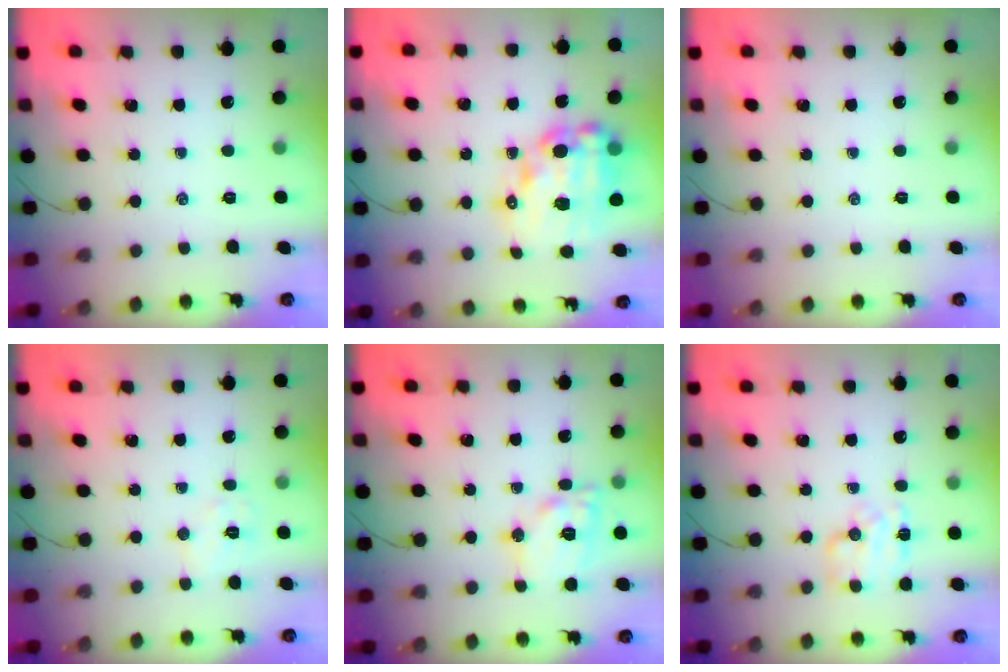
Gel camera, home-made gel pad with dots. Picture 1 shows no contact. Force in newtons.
{"total": 17.1, "press": 16.7, "slide": 3.8}
{"total": 0.0}
{"total": 6.3, "press": 6.1, "slide": 1.3}
{"total": 13.6, "press": 13.5, "slide": 1.6}
{"total": 7.5, "press": 7.4, "slide": 0.8}